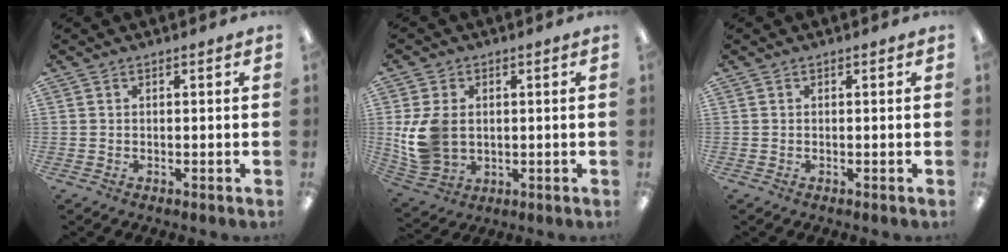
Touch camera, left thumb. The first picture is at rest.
{"total": 11.2, "force": [0.5, 8.6, 7.2], "torque": [-0.168, 0.008, 0.011]}
{"total": 0.0}